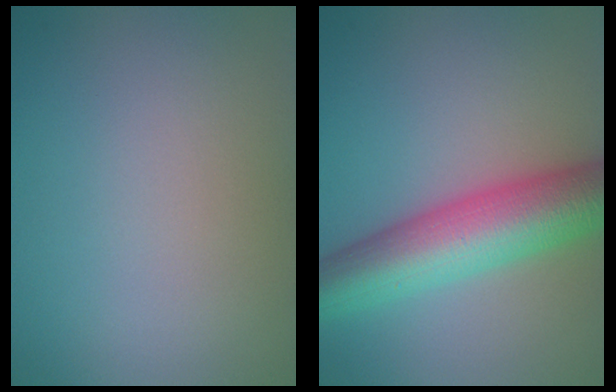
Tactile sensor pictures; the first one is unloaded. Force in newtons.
{"total": 9.2, "press": 9.1, "slide": 0.2}